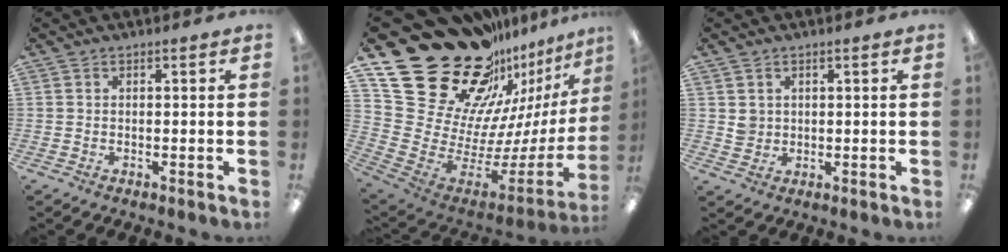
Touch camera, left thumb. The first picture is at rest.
{"total": 31.7, "force": [20.7, 18.2, 15.5], "torque": [-0.228, -0.187, 0.439]}
{"total": 3.0, "force": [1.1, 2.8, 0.2], "torque": [-0.005, 0.002, 0.019]}